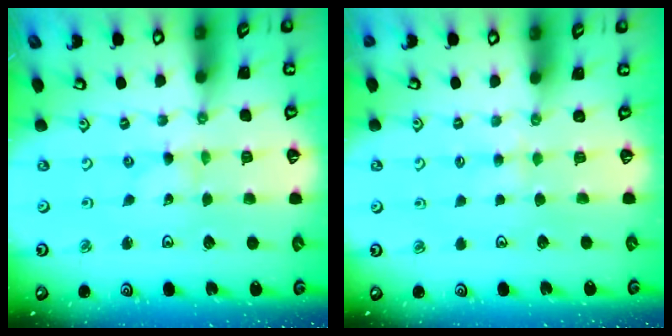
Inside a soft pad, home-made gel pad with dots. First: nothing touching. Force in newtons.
{"total": 3.0, "press": 3.0, "slide": 0.5}